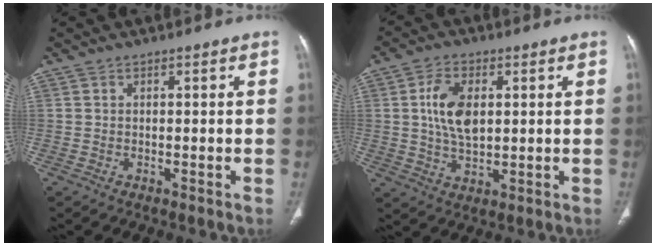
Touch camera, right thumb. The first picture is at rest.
{"total": 8.6, "force": [1.6, 5.1, 6.8], "torque": [-0.122, -0.004, 0.033]}